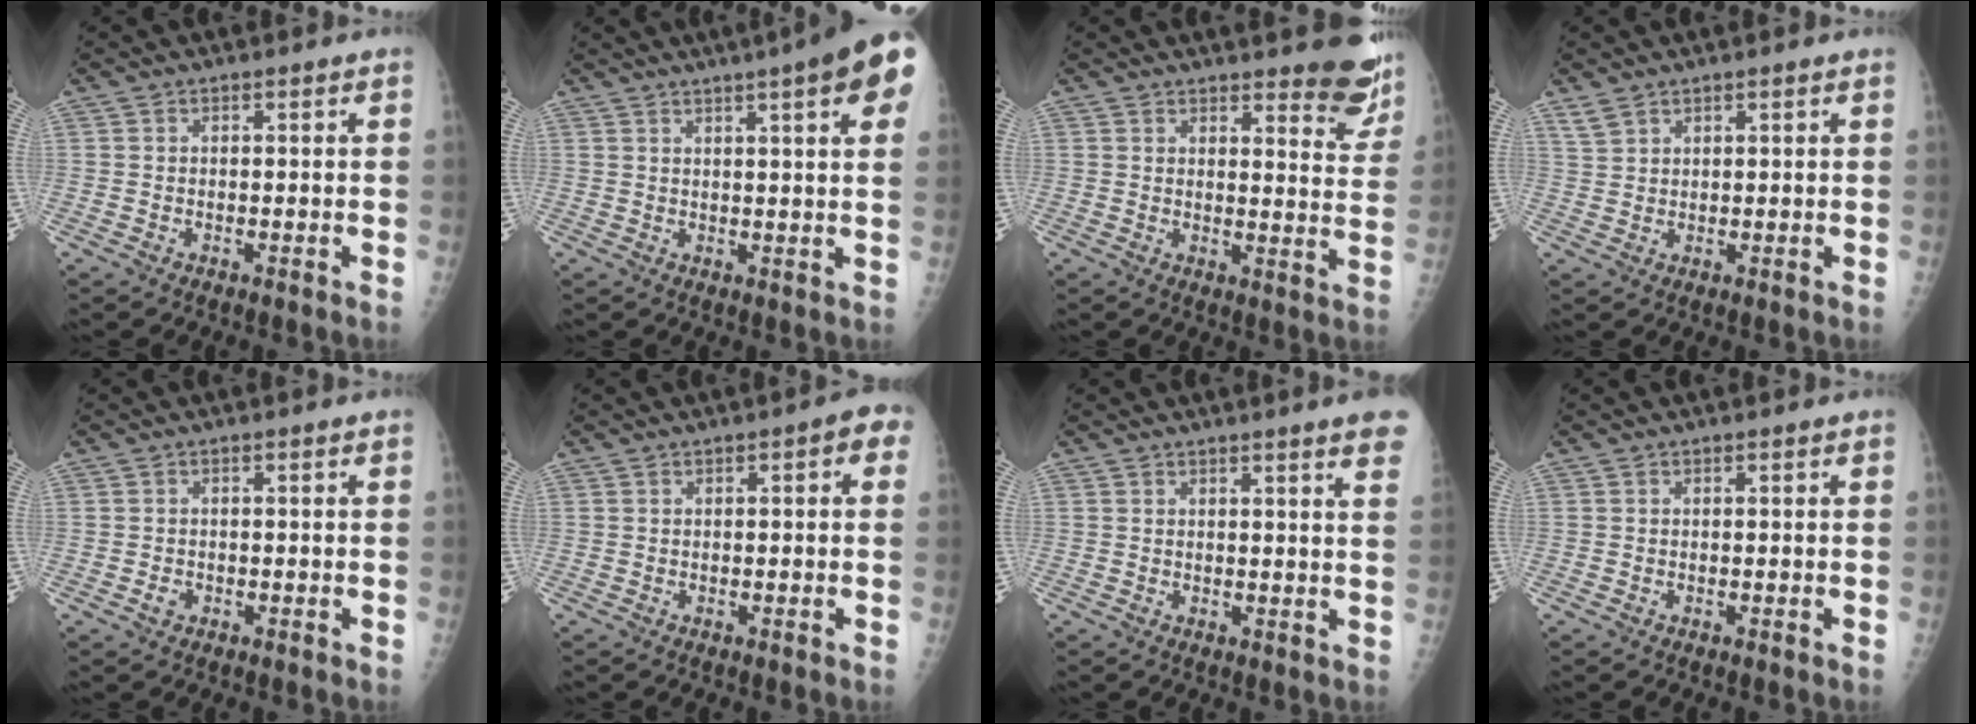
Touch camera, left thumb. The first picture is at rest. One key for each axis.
{"total": 13.8, "fx": 7.2, "fy": 2.1, "fz": 11.6, "tx": -0.139, "ty": 0.000, "tz": 0.079}
{"total": 9.6, "fx": 8.1, "fy": 2.5, "fz": 4.4, "tx": -0.016, "ty": -0.059, "tz": 0.083}
{"total": 2.3, "fx": 2.0, "fy": 0.9, "fz": 0.9, "tx": -0.016, "ty": -0.005, "tz": 0.045}
{"total": 1.3, "fx": -0.5, "fy": 1.0, "fz": 0.5, "tx": -0.007, "ty": 0.003, "tz": -0.008}
{"total": 3.4, "fx": 0.8, "fy": 1.2, "fz": 3.1, "tx": -0.031, "ty": 0.011, "tz": 0.002}
{"total": 6.5, "fx": 4.6, "fy": 0.0, "fz": 4.6, "tx": -0.047, "ty": -0.011, "tz": 0.040}
{"total": 0.0}